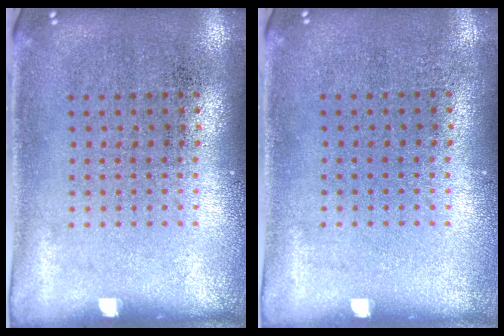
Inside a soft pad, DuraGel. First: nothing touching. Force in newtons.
{"total": 0.0}